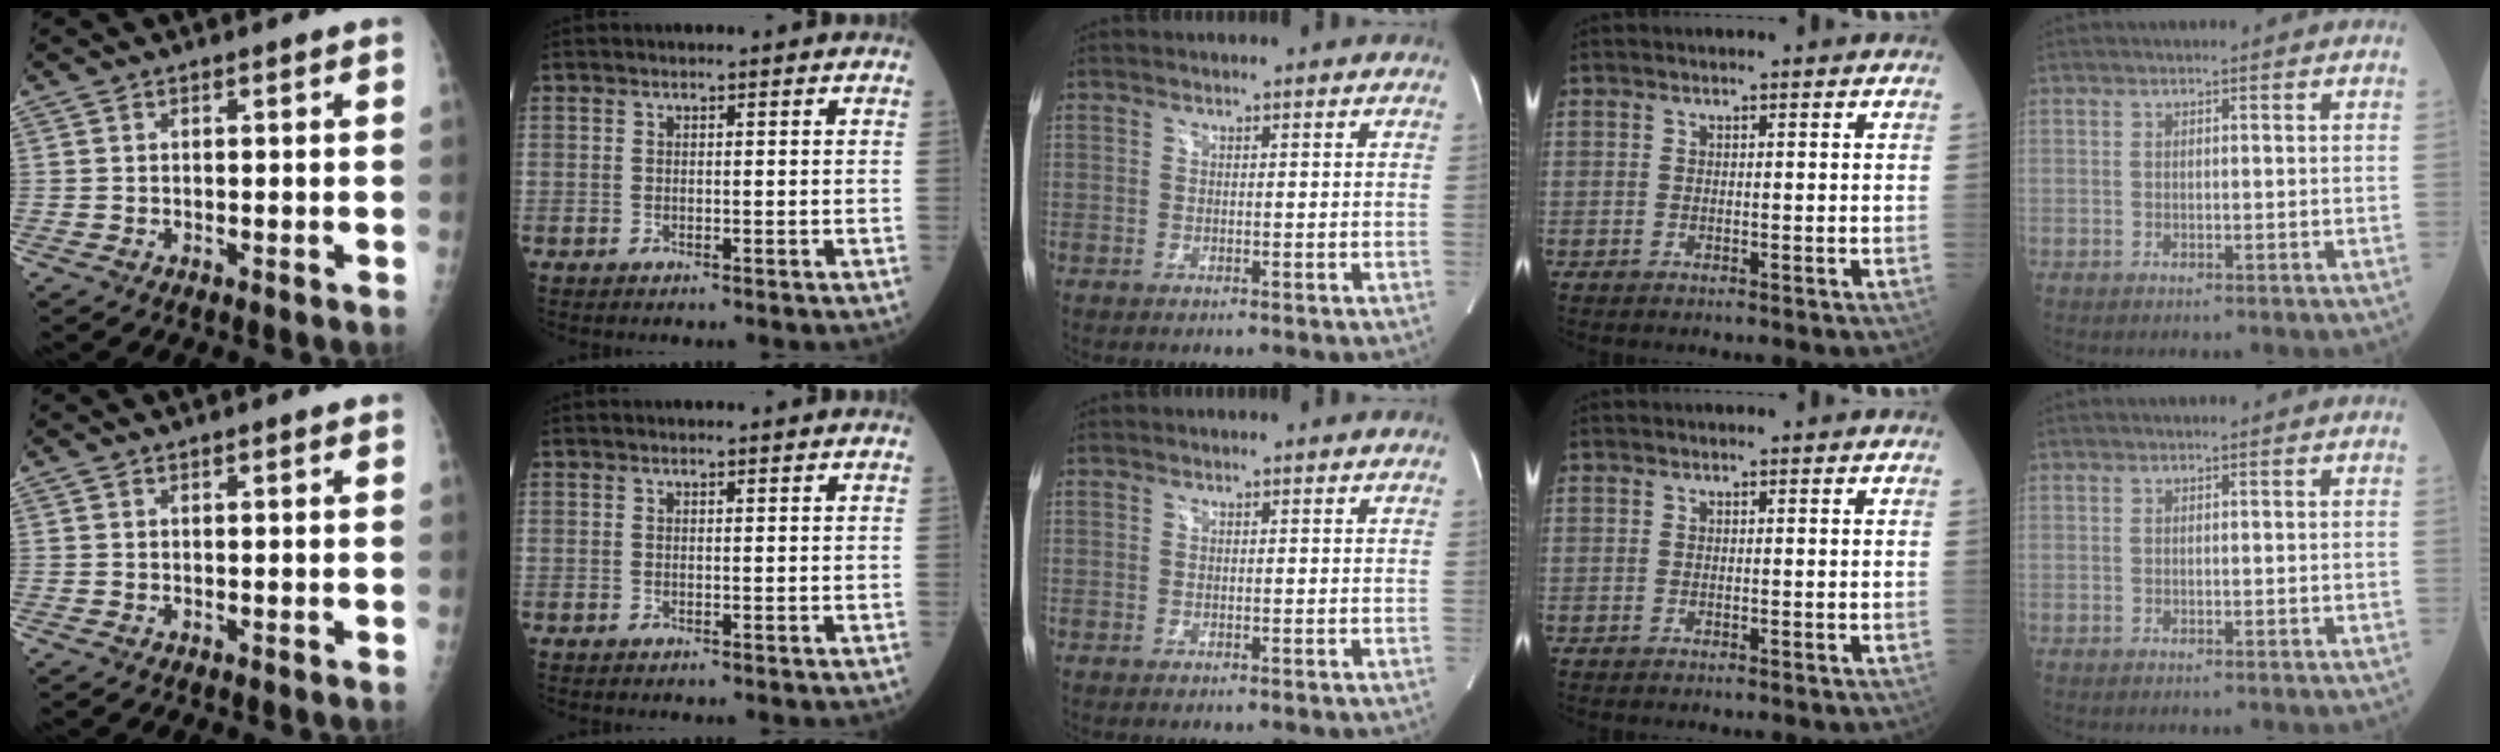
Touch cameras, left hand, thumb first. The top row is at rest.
{"thumb": {"total": 1.0, "force": [0.7, 0.2, 0.6], "torque": [-0.006, 0.001, 0.010]}, "index": {"total": 0.7, "force": [0.7, 0.0, 0.3], "torque": [-0.010, 0.003, 0.010]}}